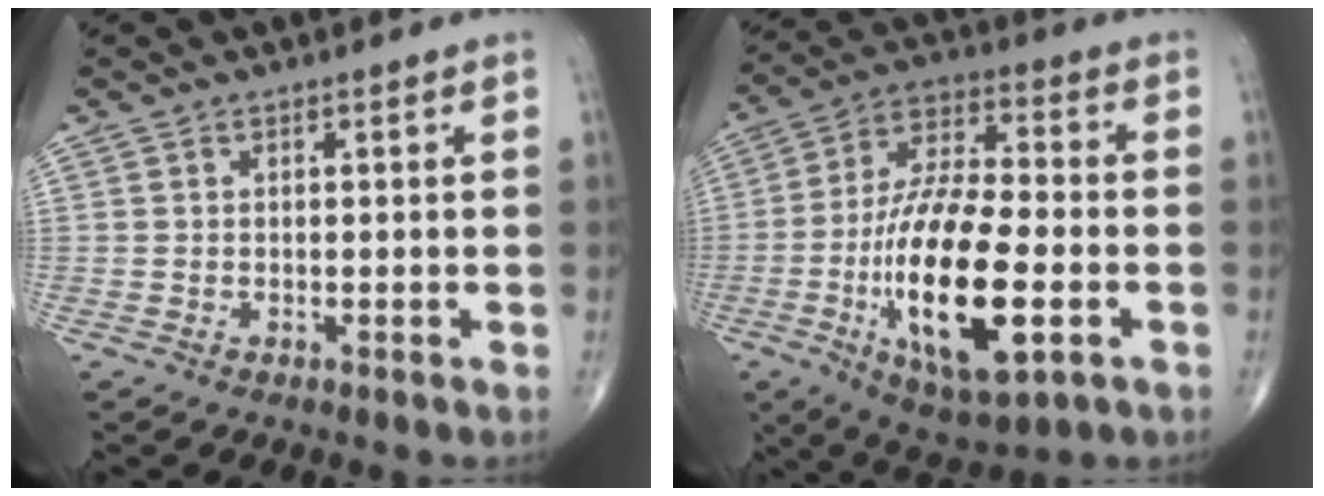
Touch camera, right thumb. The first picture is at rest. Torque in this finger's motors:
{"motor_torque": [2.57, 2.44, 2.25, -0.54, 0.23]}